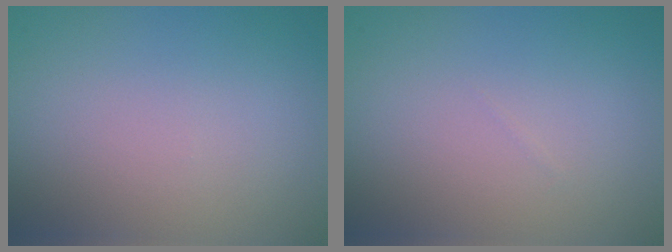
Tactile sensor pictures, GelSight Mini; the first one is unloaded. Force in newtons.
{"total": 0.0}